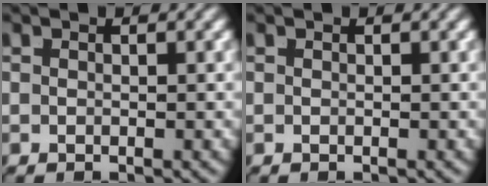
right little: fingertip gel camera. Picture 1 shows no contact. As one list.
[{"total": 0.0}]